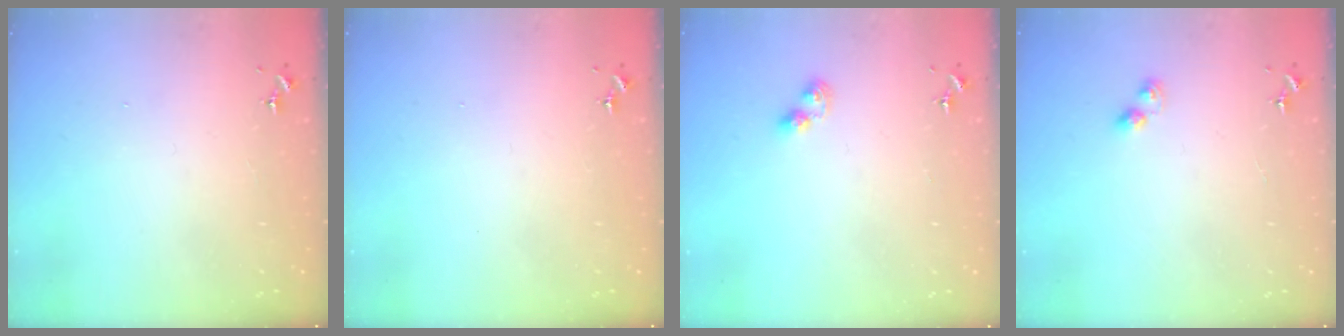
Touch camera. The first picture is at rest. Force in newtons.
{"total": 0.0}
{"total": 3.9, "press": 3.8, "slide": 0.5}
{"total": 3.8, "press": 3.8, "slide": 0.4}